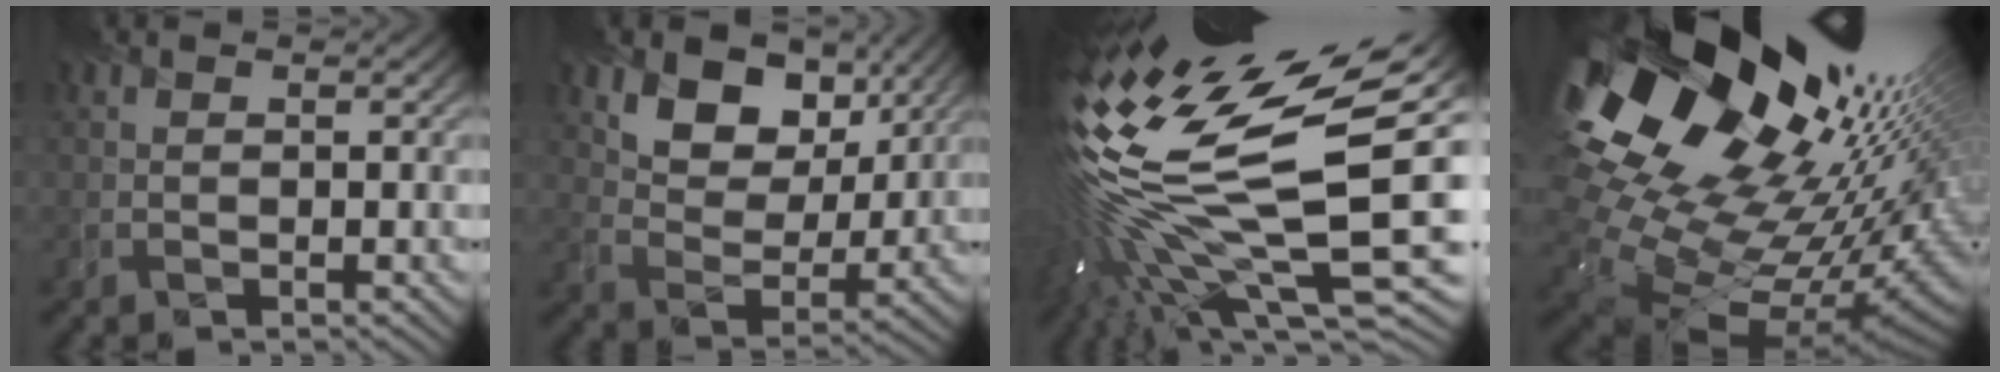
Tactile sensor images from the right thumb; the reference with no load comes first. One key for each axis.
{"total": 11.0, "fx": 5.8, "fy": 7.2, "fz": 6.1, "tx": -0.108, "ty": -0.004, "tz": 0.092}
{"total": 19.5, "fx": 1.2, "fy": 7.8, "fz": 17.8, "tx": -0.367, "ty": -0.045, "tz": 0.039}
{"total": 21.0, "fx": 6.2, "fy": 13.5, "fz": 14.8, "tx": -0.319, "ty": 0.001, "tz": 0.117}